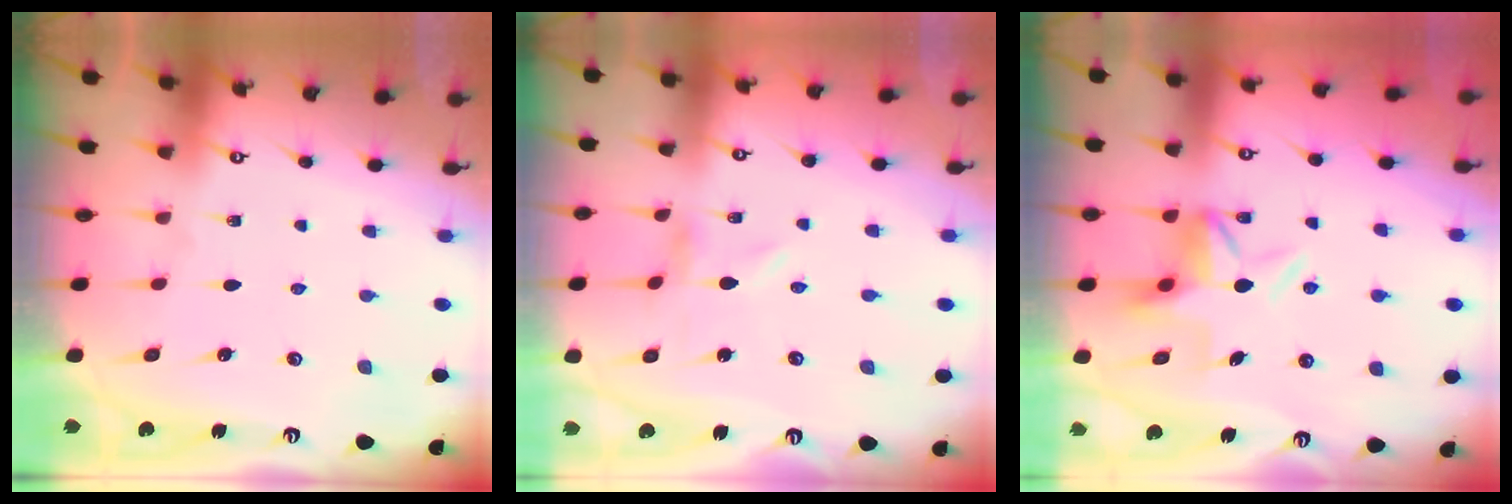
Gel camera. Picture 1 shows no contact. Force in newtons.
{"total": 0.0}
{"total": 6.2, "press": 6.2, "slide": 0.4}